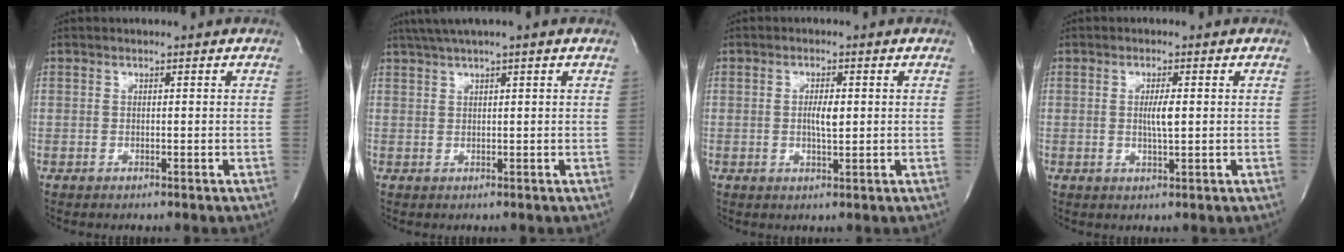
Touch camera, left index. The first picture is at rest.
{"total": 4.2, "force": [3.1, -0.8, 2.8], "torque": [-0.051, 0.015, 0.056]}
{"total": 2.8, "force": [-0.2, 0.7, 2.7], "torque": [-0.048, -0.010, -0.003]}
{"total": 2.6, "force": [-0.1, 0.2, 2.6], "torque": [-0.048, -0.012, -0.003]}